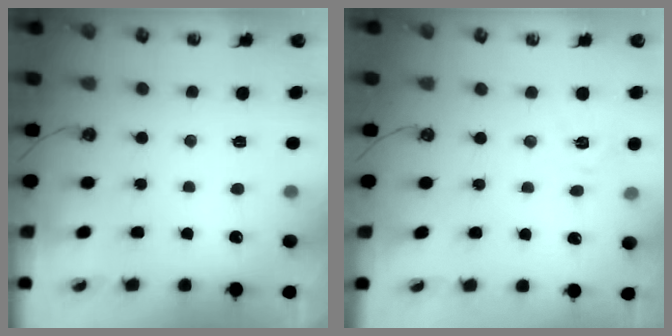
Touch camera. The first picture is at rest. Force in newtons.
{"total": 5.6, "press": 5.6, "slide": 0.1}